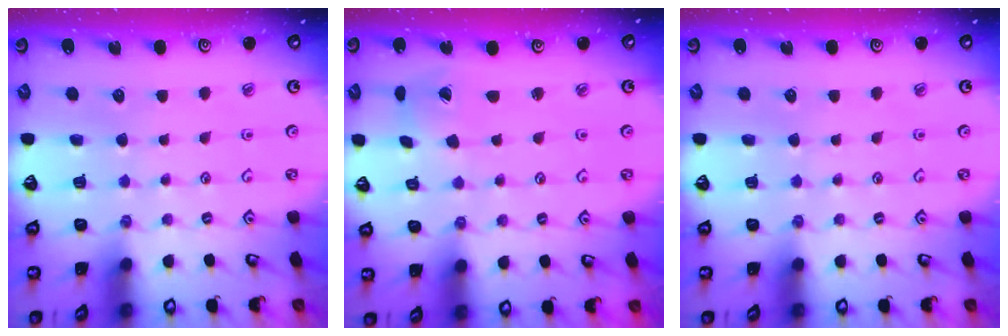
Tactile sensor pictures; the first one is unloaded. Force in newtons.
{"total": 2.2, "press": 2.2, "slide": 0.4}
{"total": 0.0}